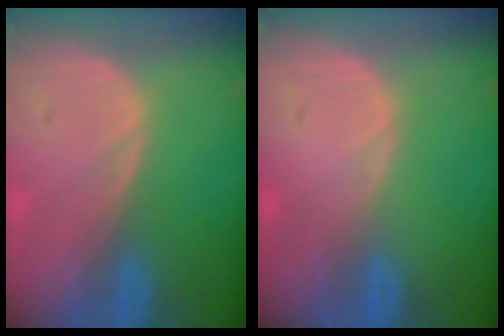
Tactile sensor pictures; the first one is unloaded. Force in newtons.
{"total": 0.0}